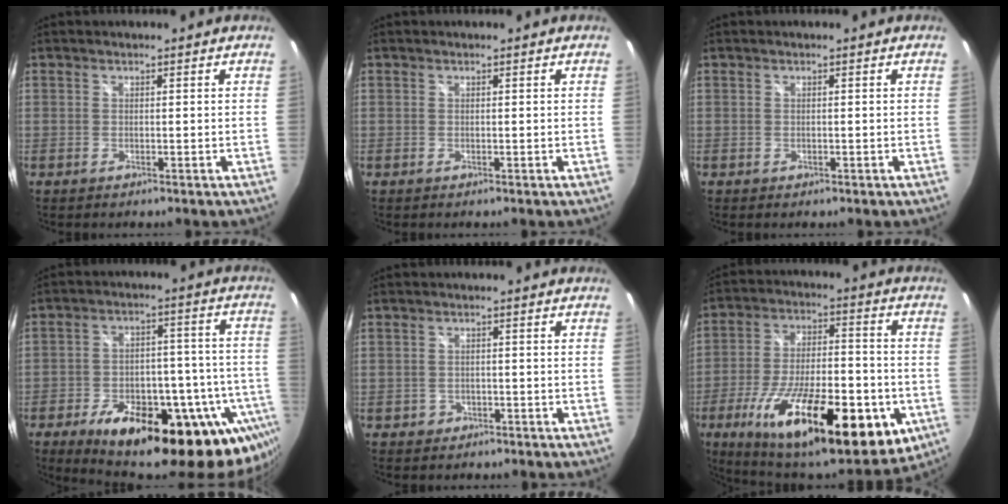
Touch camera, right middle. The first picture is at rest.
{"total": 0.0}
{"total": 0.0}
{"total": 29.1, "force": [-19.1, 11.7, 18.7], "torque": [-0.249, 0.006, -0.248]}
{"total": 2.1, "force": [-1.2, 1.7, 0.3], "torque": [-0.012, 0.003, -0.015]}
{"total": 28.4, "force": [-12.3, 9.8, 23.7], "torque": [-0.394, -0.040, -0.180]}